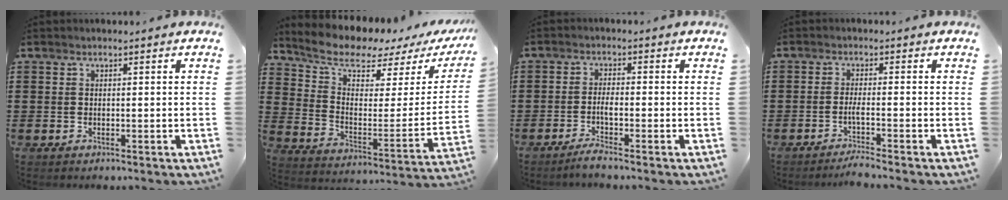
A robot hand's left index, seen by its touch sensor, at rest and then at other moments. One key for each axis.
{"total": 7.2, "fx": 6.1, "fy": 2.3, "fz": 3.0, "tx": -0.086, "ty": -0.044, "tz": 0.104}
{"total": 2.8, "fx": -1.5, "fy": 0.2, "fz": 2.3, "tx": -0.050, "ty": -0.002, "tz": -0.031}
{"total": 2.8, "fx": -1.8, "fy": -0.3, "fz": 2.1, "tx": -0.037, "ty": -0.001, "tz": -0.034}